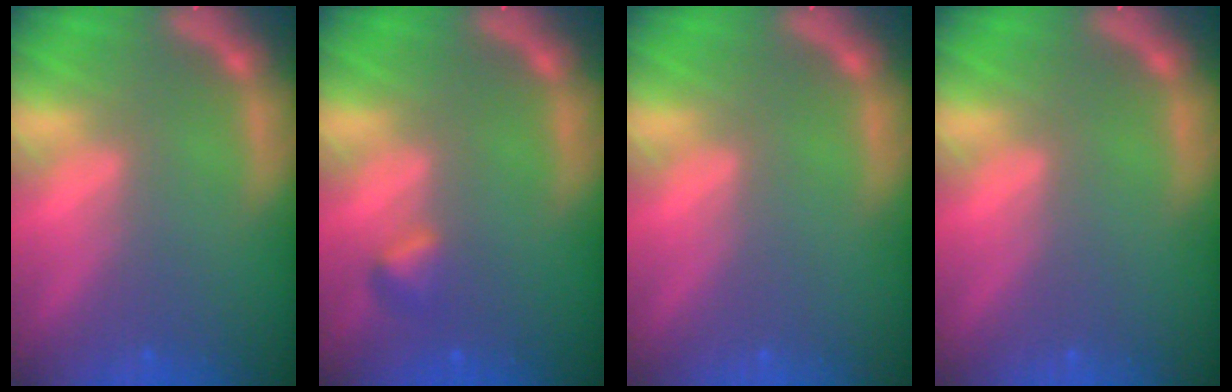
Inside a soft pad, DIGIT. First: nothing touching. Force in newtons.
{"total": 1.4}
{"total": 0.0}
{"total": 0.0}